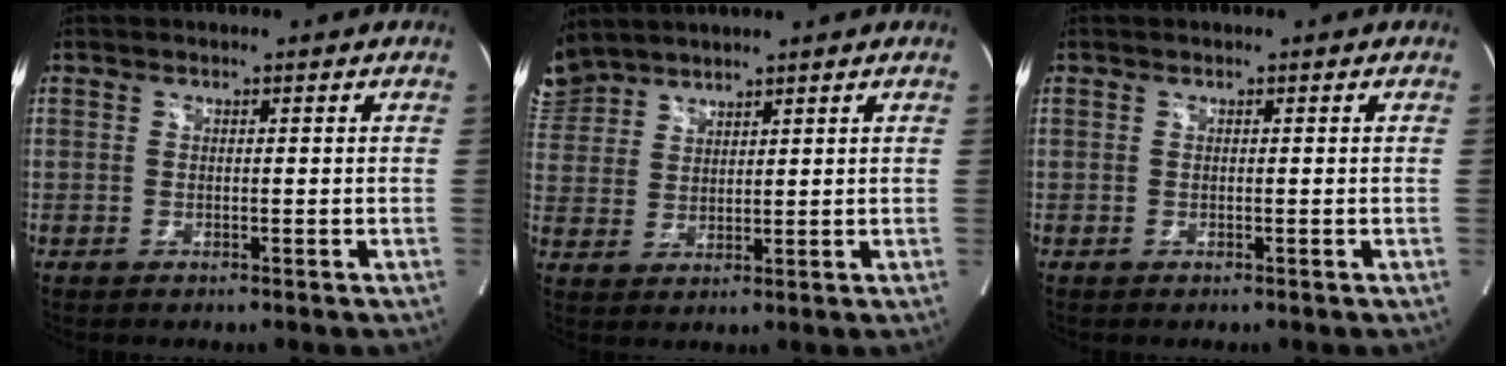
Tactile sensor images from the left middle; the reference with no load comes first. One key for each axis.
{"total": 7.0, "fx": 6.4, "fy": 2.8, "fz": 0.5, "tx": -0.018, "ty": 0.014, "tz": 0.138}
{"total": 0.0}